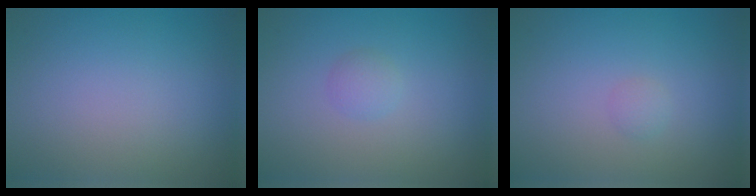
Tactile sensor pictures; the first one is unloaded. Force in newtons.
{"total": 1.2, "press": 1.2, "slide": 0.1}
{"total": 0.7, "press": 0.7, "slide": 0.0}